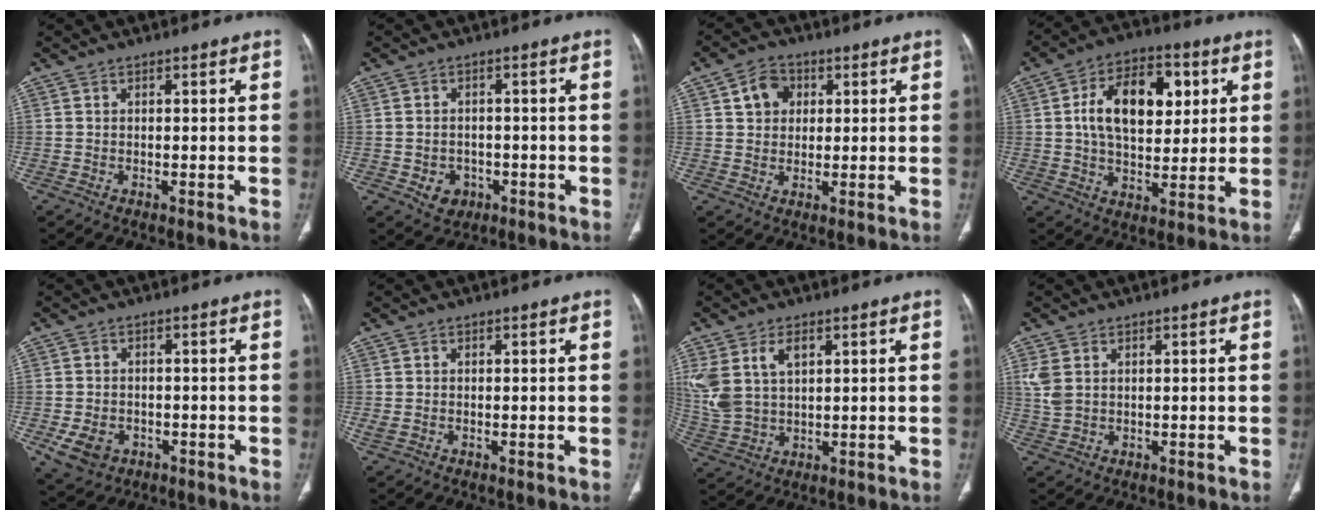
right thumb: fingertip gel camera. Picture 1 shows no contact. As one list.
[{"total": 4.4, "force": [-1.6, 3.7, 1.9], "torque": [-0.014, 0.009, -0.012]}, {"total": 5.9, "force": [2.0, 4.7, 2.9], "torque": [-0.026, 0.001, 0.031]}, {"total": 16.0, "force": [3.8, 9.6, 12.3], "torque": [-0.171, 0.003, 0.061]}, {"total": 6.1, "force": [-2.2, 4.8, 3.2], "torque": [-0.057, 0.007, -0.025]}, {"total": 1.1, "force": [-0.1, 0.6, 0.9], "torque": [-0.027, -0.001, 0.005]}, {"total": 10.4, "force": [3.9, 6.4, 7.3], "torque": [-0.159, -0.003, 0.091]}, {"total": 3.9, "force": [1.3, 2.6, 2.6], "torque": [-0.067, 0.002, 0.036]}]